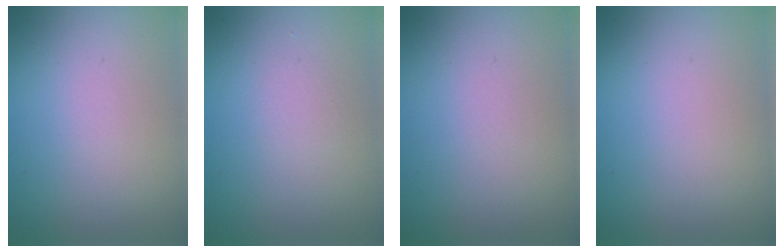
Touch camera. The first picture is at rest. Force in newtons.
{"total": 0.0}
{"total": 0.0}
{"total": 0.0}